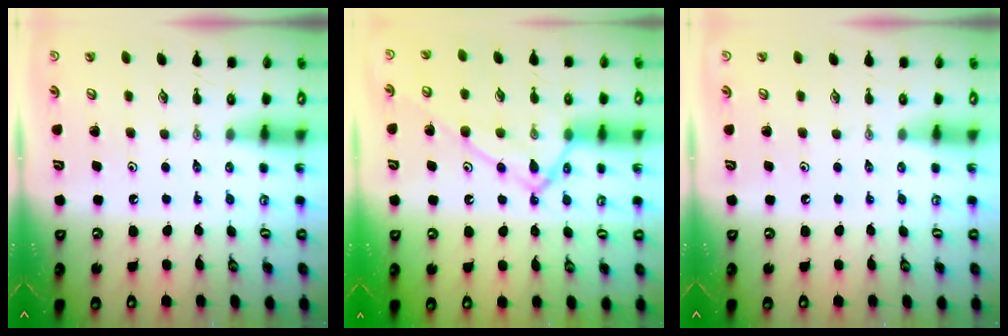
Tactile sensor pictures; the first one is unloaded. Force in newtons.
{"total": 12.9, "press": 12.9, "slide": 0.5}
{"total": 0.0}